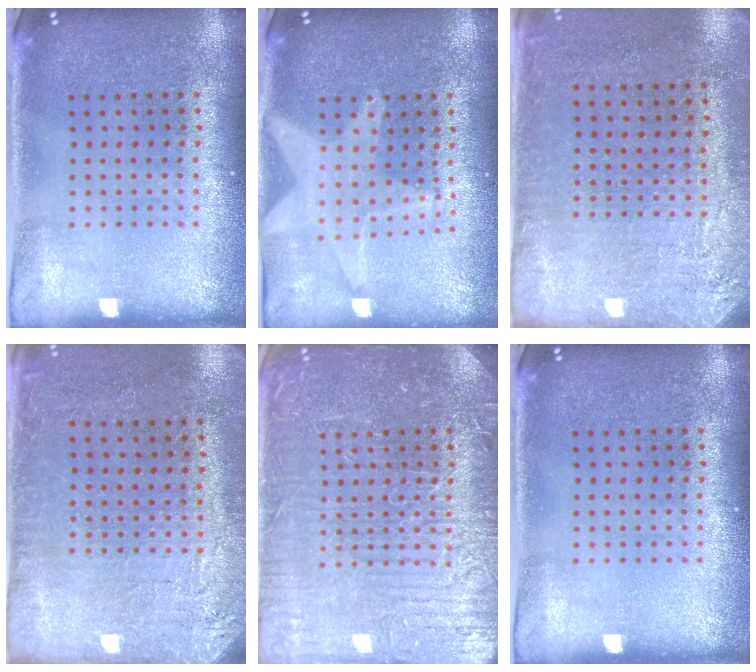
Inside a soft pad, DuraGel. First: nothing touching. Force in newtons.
{"total": 2.0, "press": 1.7, "slide": 1.0}
{"total": 2.7, "press": 2.3, "slide": 1.4}
{"total": 2.7, "press": 2.4, "slide": 1.2}
{"total": 4.5, "press": 4.5, "slide": 0.6}
{"total": 0.0}